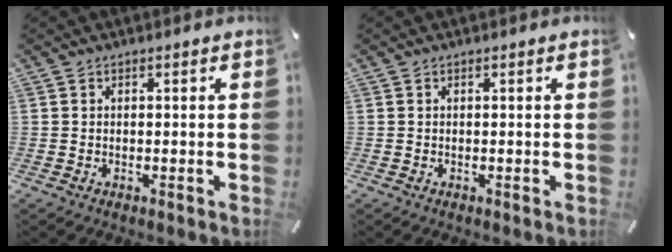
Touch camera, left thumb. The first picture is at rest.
{"total": 0.0}